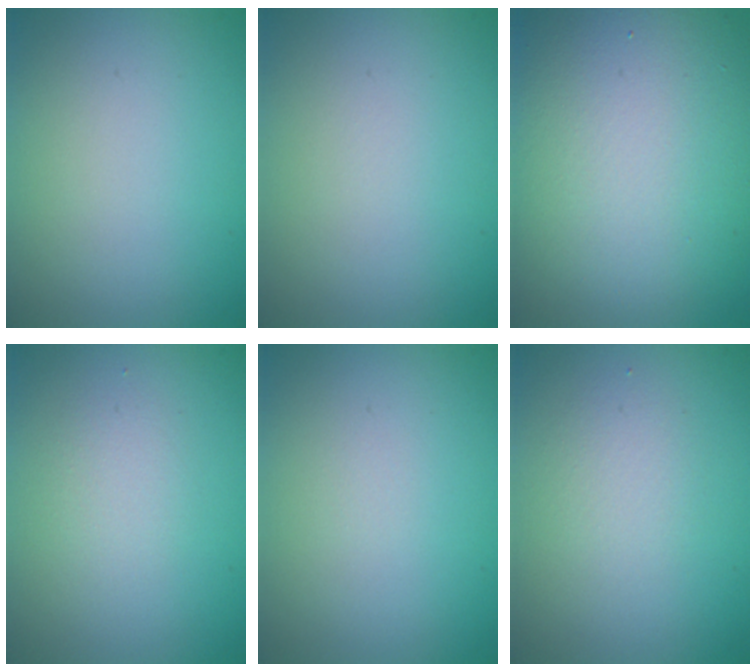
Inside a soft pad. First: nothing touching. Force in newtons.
{"total": 0.0}
{"total": 12.9, "press": 12.8, "slide": 1.0}
{"total": 1.4, "press": 1.4, "slide": 0.1}
{"total": 0.0}
{"total": 1.5, "press": 1.5, "slide": 0.1}